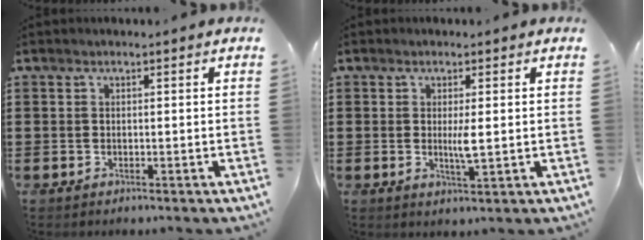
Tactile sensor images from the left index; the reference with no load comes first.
{"total": 3.1, "force": [0.1, 0.3, 3.1], "torque": [-0.058, -0.006, 0.001]}